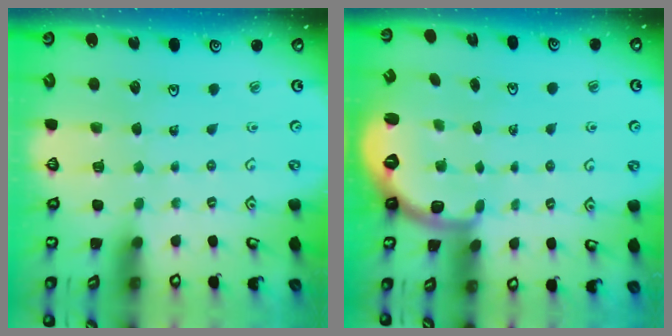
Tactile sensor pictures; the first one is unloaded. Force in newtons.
{"total": 2.6, "press": 1.6, "slide": 2.1}